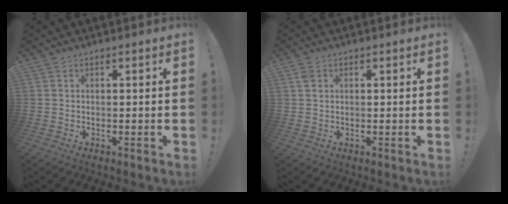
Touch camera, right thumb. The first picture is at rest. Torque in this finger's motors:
{"motor_torque": [0.20, 0.70, 0.50, -0.02, 0.00]}